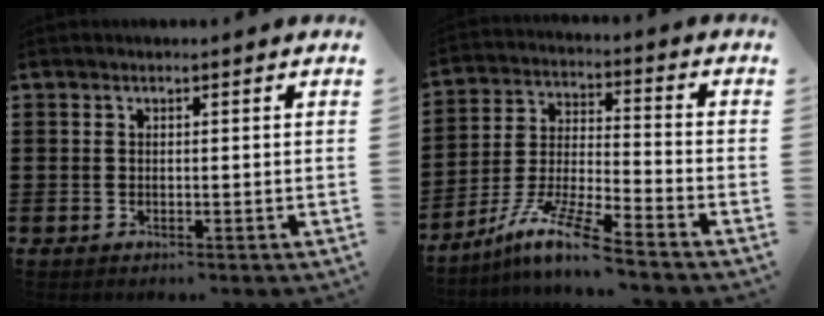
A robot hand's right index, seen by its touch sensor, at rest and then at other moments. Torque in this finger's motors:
{"motor_torque": [1.11, 1.03, 0.19, 0.10]}